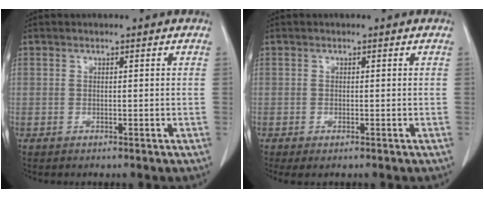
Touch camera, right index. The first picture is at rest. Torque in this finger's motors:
{"motor_torque": [-0.01, 0.05, -0.10, 0.01]}